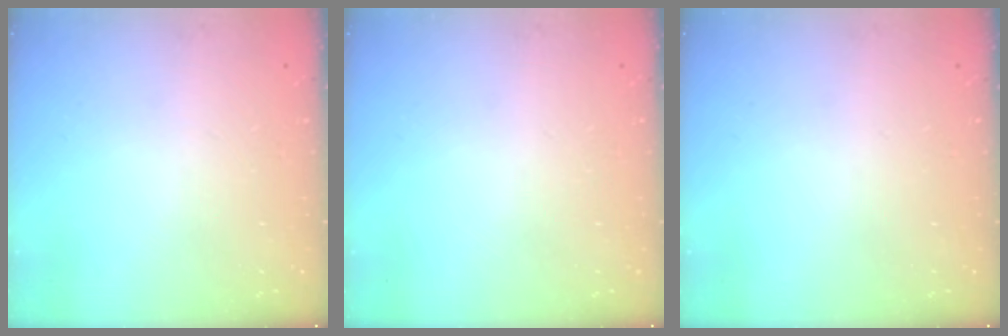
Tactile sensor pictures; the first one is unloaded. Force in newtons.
{"total": 0.0}
{"total": 0.0}